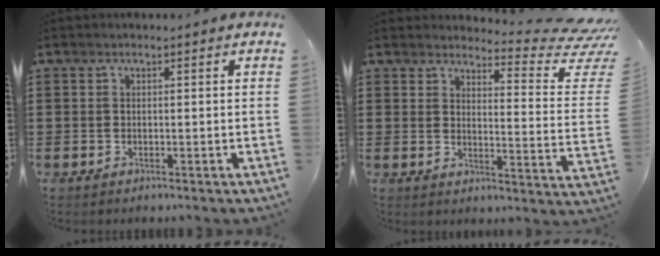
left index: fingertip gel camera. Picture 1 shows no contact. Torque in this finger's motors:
{"motor_torque": [-1.39, 0.75, 0.05, -0.02]}